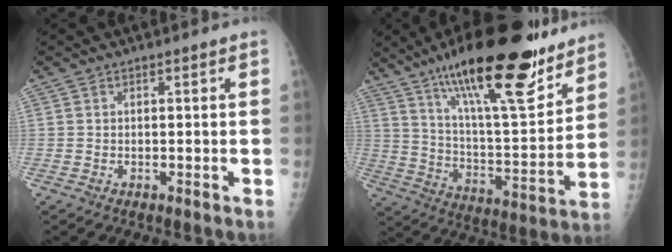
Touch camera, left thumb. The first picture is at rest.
{"total": 26.2, "force": [17.9, 7.0, 17.9], "torque": [-0.257, -0.072, 0.294]}